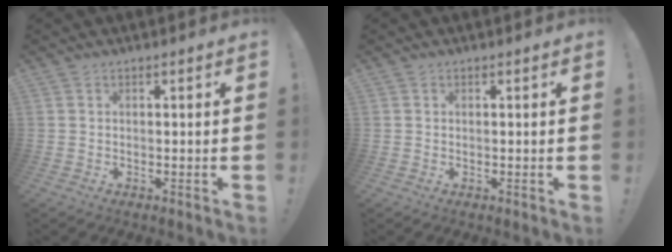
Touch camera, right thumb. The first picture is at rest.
{"total": 0.0}